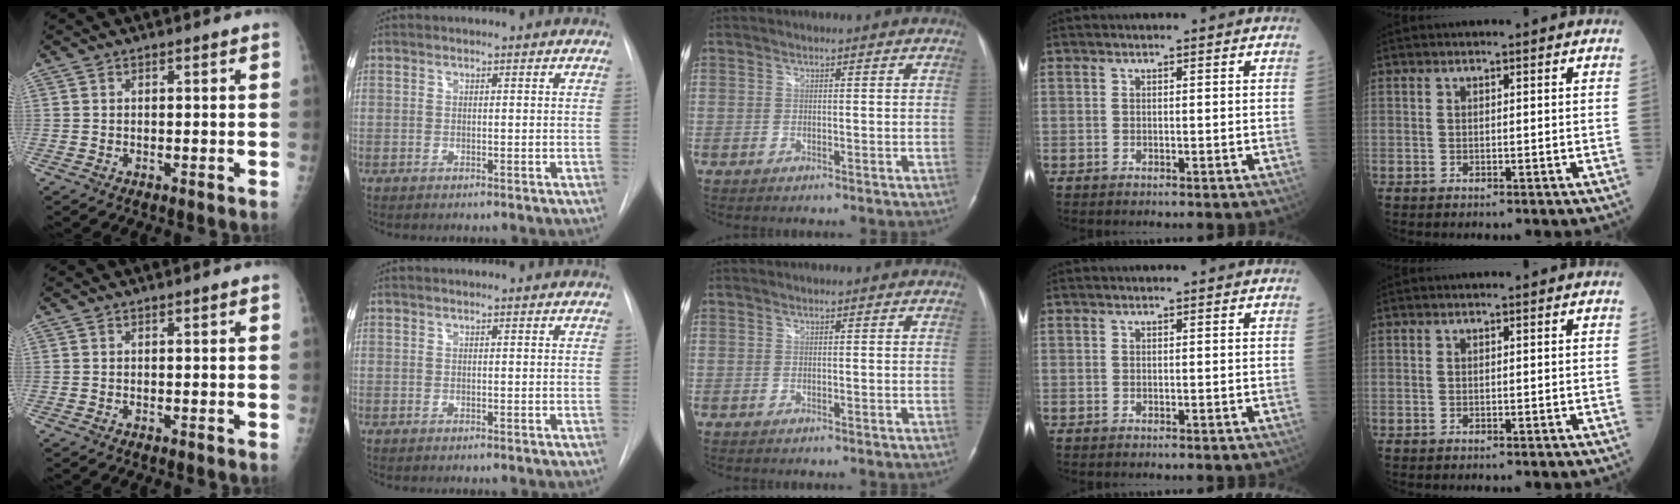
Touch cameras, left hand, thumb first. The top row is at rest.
{}